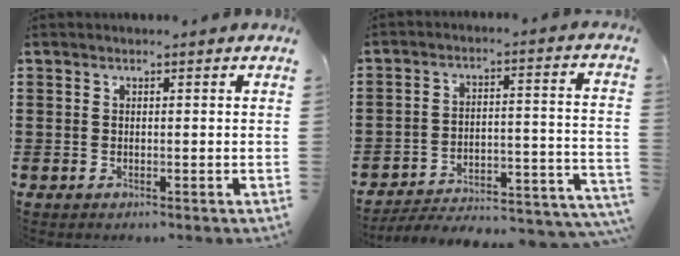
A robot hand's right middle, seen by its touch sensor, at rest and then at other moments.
{"total": 4.3, "force": [-3.9, 1.0, 1.4], "torque": [-0.025, -0.002, -0.083]}